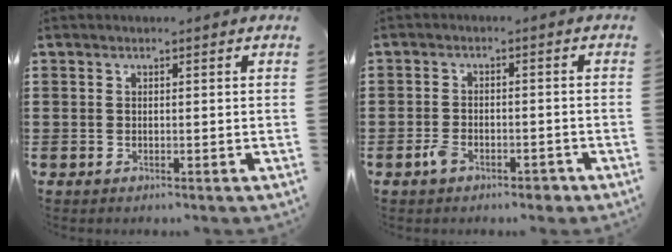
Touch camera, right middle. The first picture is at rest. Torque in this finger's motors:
{"motor_torque": [0.75, -0.53, 0.03, 0.04]}